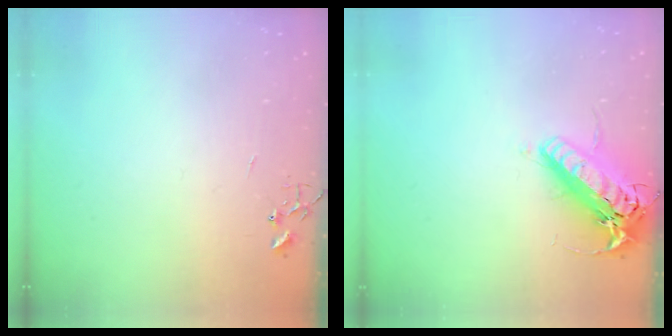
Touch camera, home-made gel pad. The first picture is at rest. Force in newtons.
{"total": 19.5, "press": 19.1, "slide": 3.7}